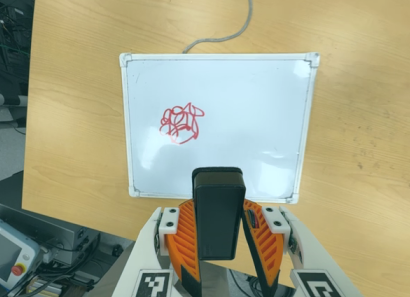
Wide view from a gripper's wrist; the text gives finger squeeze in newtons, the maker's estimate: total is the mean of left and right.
{"total": 5.8, "left": 5.0, "right": 6.6}